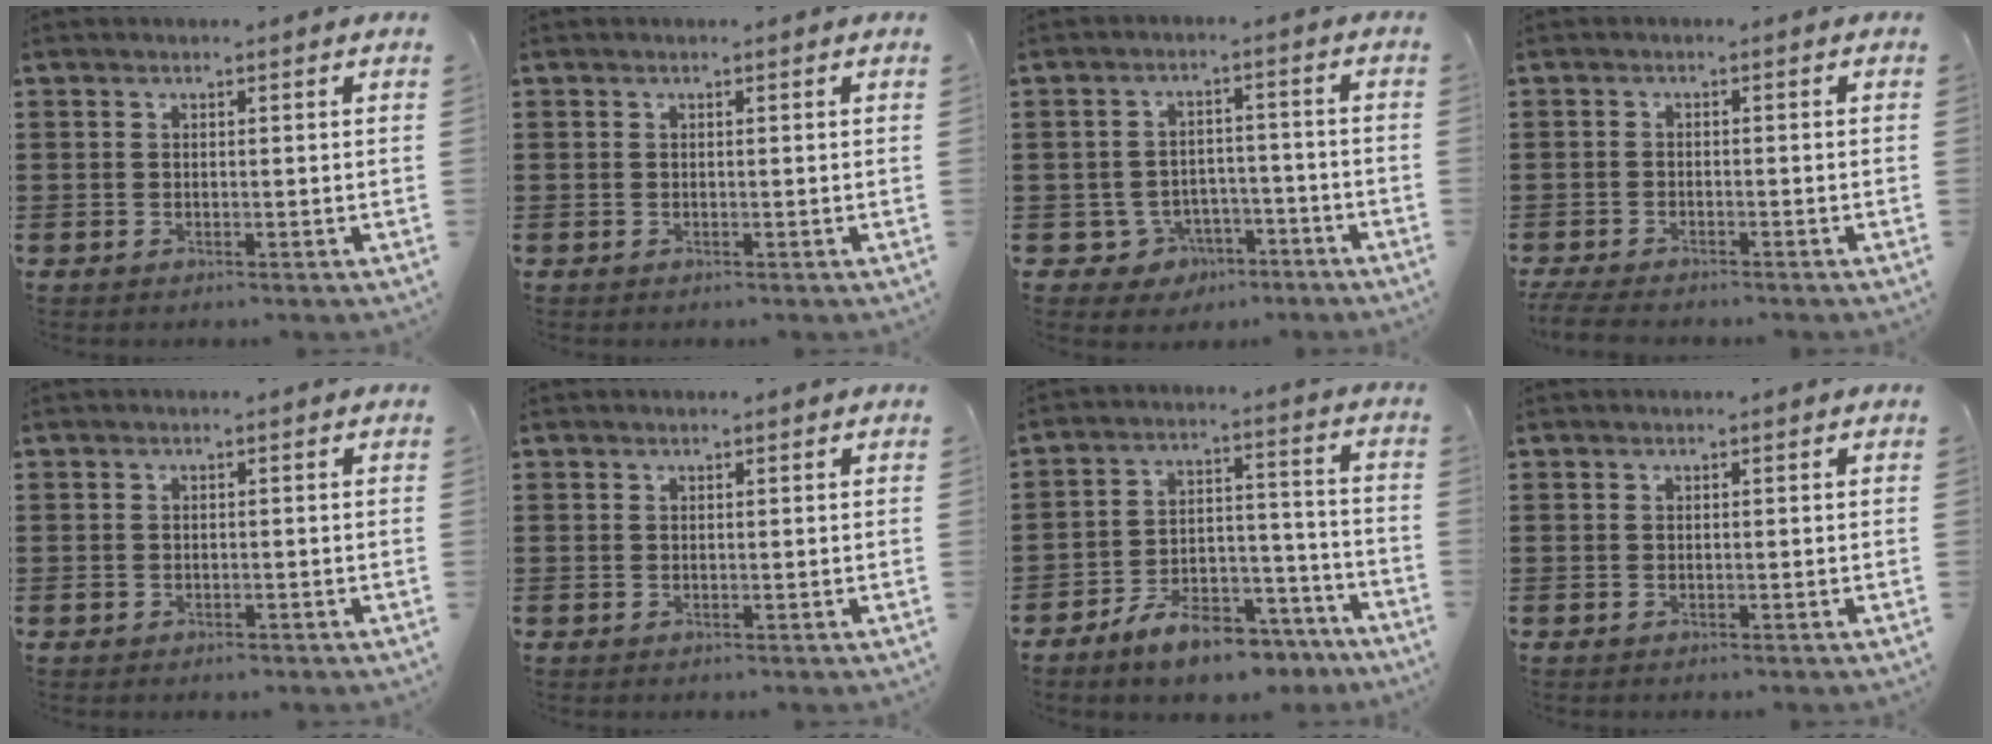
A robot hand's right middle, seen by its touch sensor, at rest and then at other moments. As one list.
[{"total": 0.0}, {"total": 4.1, "force": [-3.0, 2.7, 1.0], "torque": [-0.041, 0.006, -0.064]}, {"total": 2.3, "force": [-2.2, 0.2, 0.6], "torque": [-0.026, -0.003, -0.051]}, {"total": 0.7, "force": [-0.4, 0.5, 0.3], "torque": [-0.007, 0.000, -0.010]}, {"total": 0.0}, {"total": 9.2, "force": [-7.8, 3.0, 3.9], "torque": [-0.059, 0.036, -0.144]}, {"total": 0.0}]